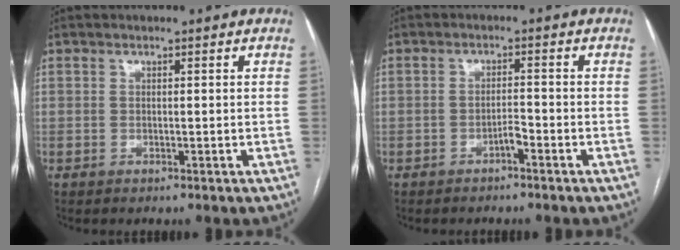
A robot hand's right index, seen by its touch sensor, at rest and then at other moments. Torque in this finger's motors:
{"motor_torque": [0.46, 0.19, 0.26, 0.06]}